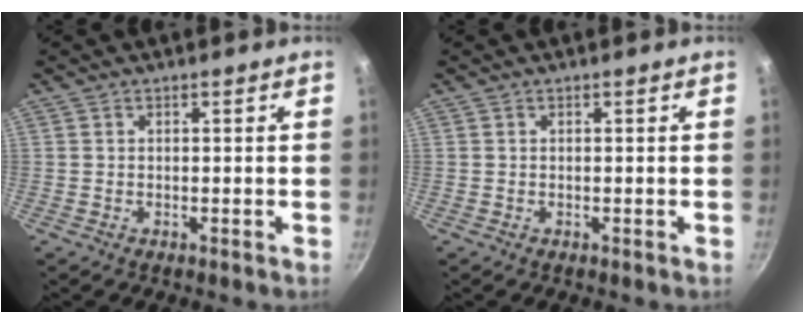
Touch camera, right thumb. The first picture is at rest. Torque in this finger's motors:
{"motor_torque": [-0.07, -0.07, 0.13, 0.09, 0.02]}